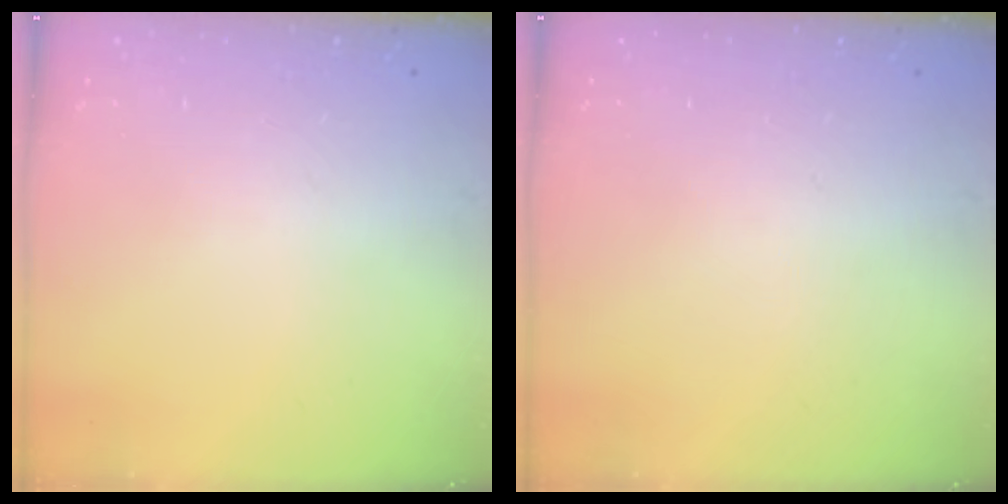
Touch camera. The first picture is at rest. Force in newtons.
{"total": 0.0}